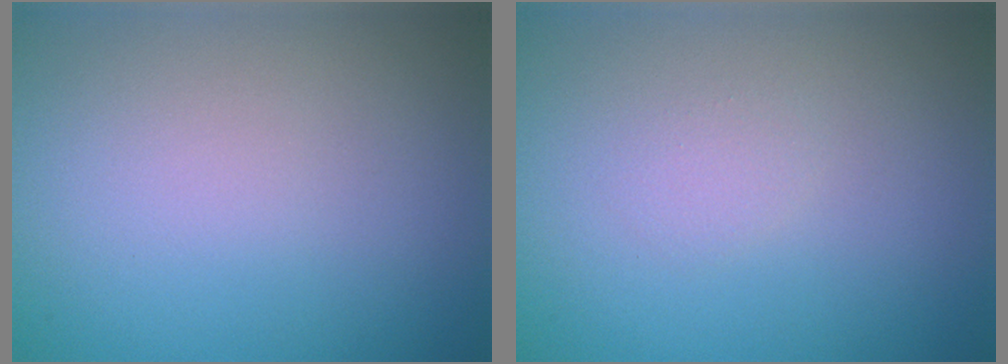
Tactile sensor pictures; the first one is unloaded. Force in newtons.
{"total": 0.8, "press": 0.8, "slide": 0.1}